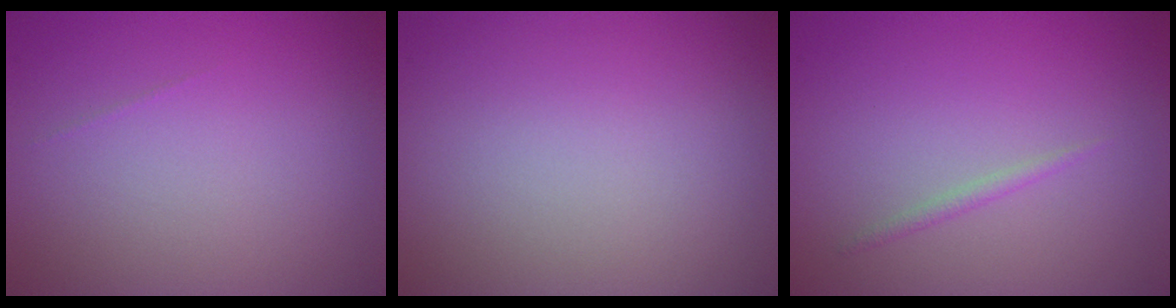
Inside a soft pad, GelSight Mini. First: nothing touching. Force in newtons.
{"total": 0.0}
{"total": 0.7, "press": 0.7, "slide": 0.1}